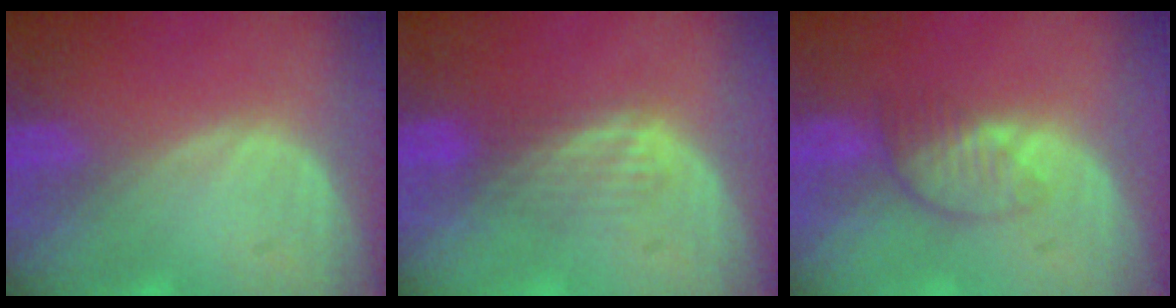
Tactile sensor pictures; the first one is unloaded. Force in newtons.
{"total": 3.5, "press": 3.2, "slide": 1.4}
{"total": 3.8, "press": 3.5, "slide": 1.6}